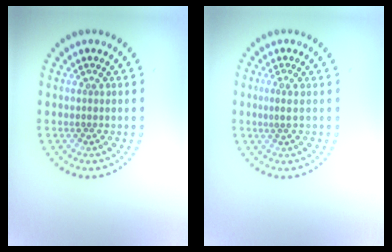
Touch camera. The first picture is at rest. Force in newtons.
{"total": 1.2, "press": 1.0, "slide": 0.6}